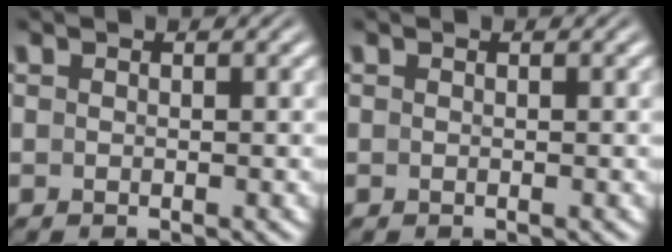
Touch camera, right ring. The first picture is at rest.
{"total": 0.0}